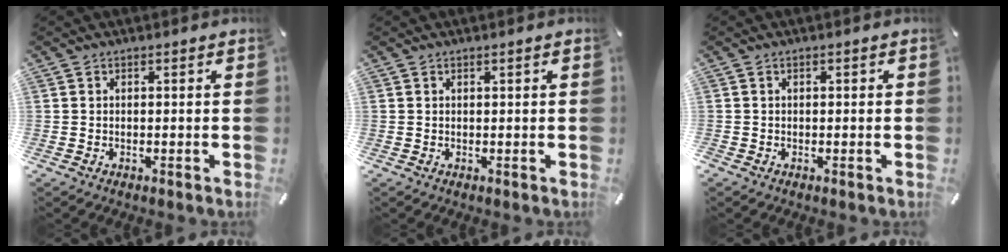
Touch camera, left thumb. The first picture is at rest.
{"total": 0.0}
{"total": 0.6, "force": [-0.3, 0.5, 0.2], "torque": [-0.004, 0.002, -0.007]}